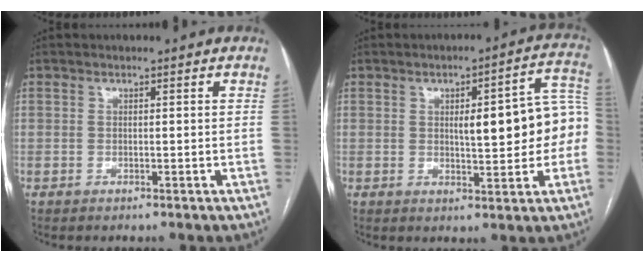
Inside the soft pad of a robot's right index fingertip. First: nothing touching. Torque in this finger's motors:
{"motor_torque": [0.77, -0.35, 0.35, 0.11]}